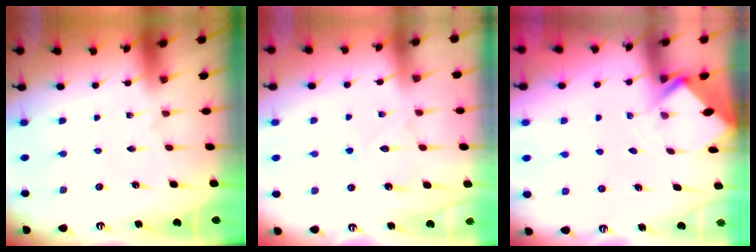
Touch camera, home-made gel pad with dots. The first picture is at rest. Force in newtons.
{"total": 7.6, "press": 7.5, "slide": 0.8}
{"total": 2.7, "press": 2.7, "slide": 0.2}